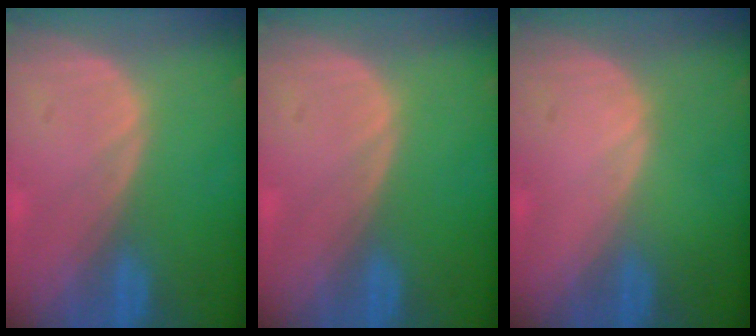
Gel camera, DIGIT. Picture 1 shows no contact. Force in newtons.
{"total": 0.0}
{"total": 0.0}